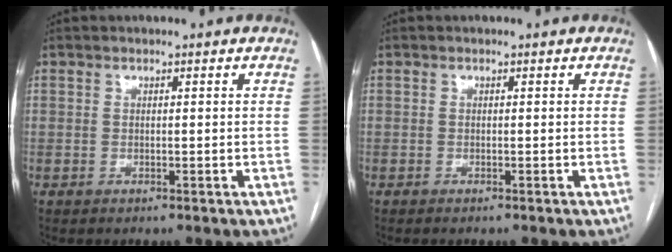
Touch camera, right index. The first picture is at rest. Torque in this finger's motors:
{"motor_torque": [-0.04, -0.01, 0.03, 0.01]}